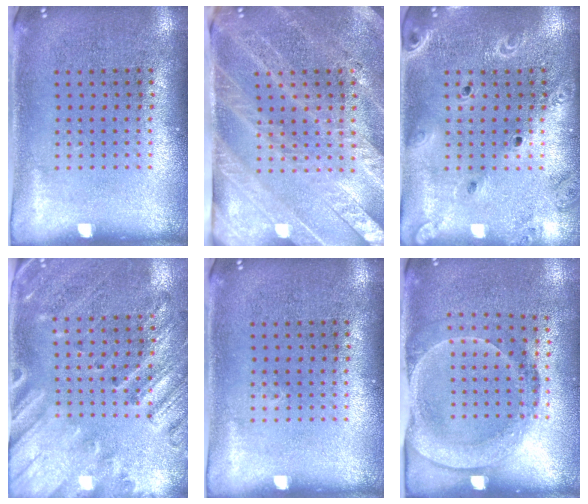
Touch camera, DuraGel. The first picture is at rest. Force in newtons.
{"total": 3.4, "press": 3.0, "slide": 1.6}
{"total": 2.0, "press": 1.9, "slide": 0.7}
{"total": 2.5, "press": 2.0, "slide": 1.5}
{"total": 0.0}
{"total": 1.7, "press": 1.3, "slide": 1.1}